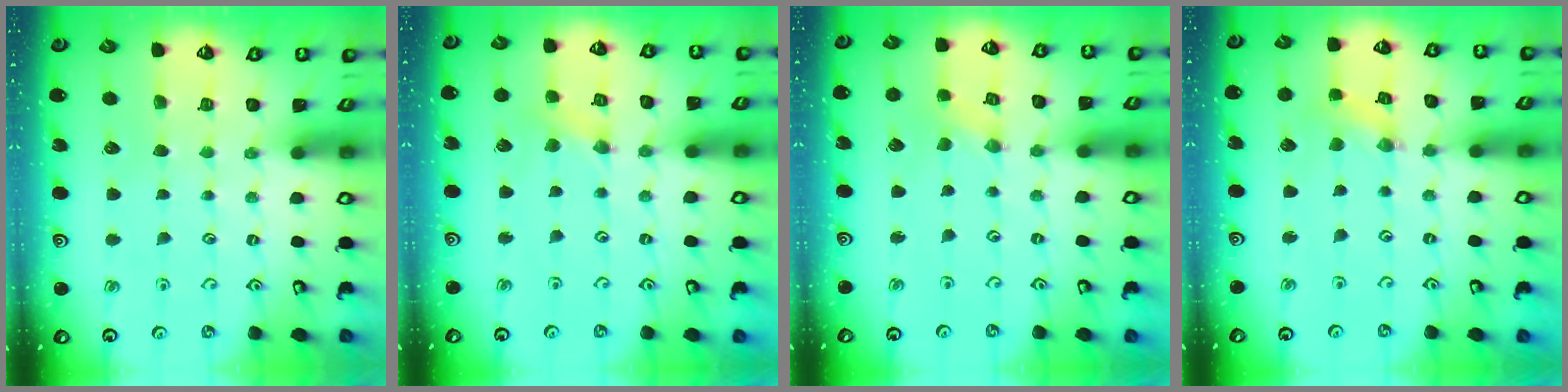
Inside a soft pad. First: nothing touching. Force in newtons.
{"total": 2.7, "press": 2.7, "slide": 0.4}
{"total": 0.0}
{"total": 2.6, "press": 2.6, "slide": 0.3}